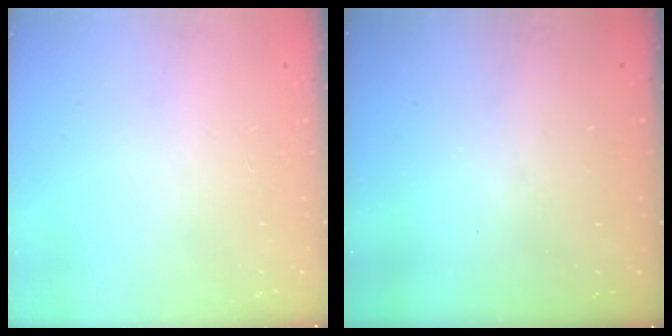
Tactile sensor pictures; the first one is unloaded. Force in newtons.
{"total": 3.3, "press": 3.3, "slide": 0.1}